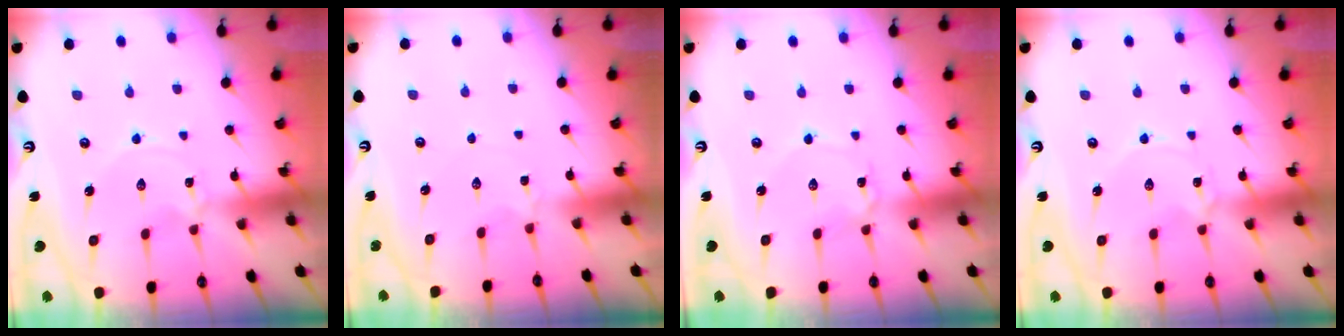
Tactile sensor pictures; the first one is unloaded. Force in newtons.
{"total": 2.6, "press": 2.5, "slide": 0.4}
{"total": 2.0, "press": 2.0, "slide": 0.2}
{"total": 0.9, "press": 0.9, "slide": 0.1}